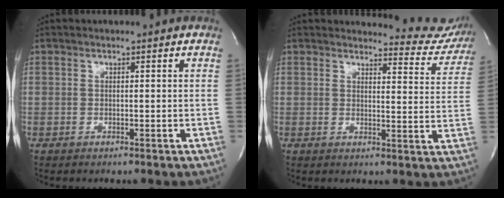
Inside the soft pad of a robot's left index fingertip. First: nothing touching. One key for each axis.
{"total": 9.8, "fx": 9.7, "fy": 1.7, "fz": -0.2, "tx": 0.026, "ty": -0.066, "tz": 0.083}